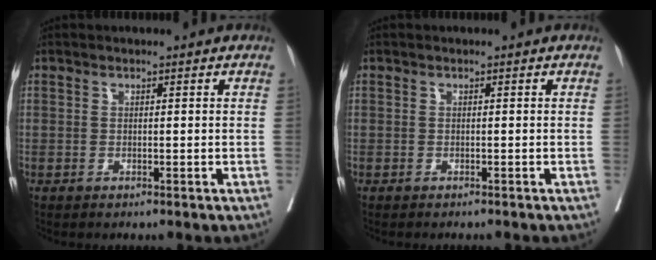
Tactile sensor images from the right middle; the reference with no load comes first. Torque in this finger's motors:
{"motor_torque": [0.01, -0.35, 0.00, 0.00]}